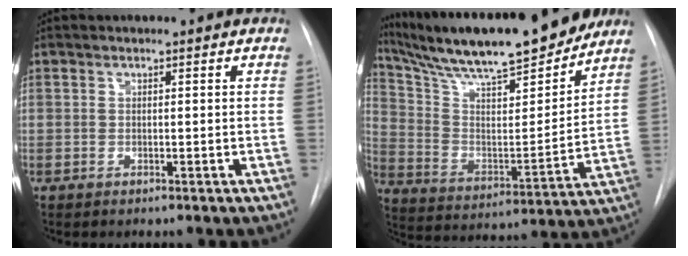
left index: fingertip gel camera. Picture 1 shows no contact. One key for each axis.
{"total": 23.6, "fx": 20.2, "fy": 3.4, "fz": 11.9, "tx": -0.211, "ty": 0.002, "tz": 0.321}